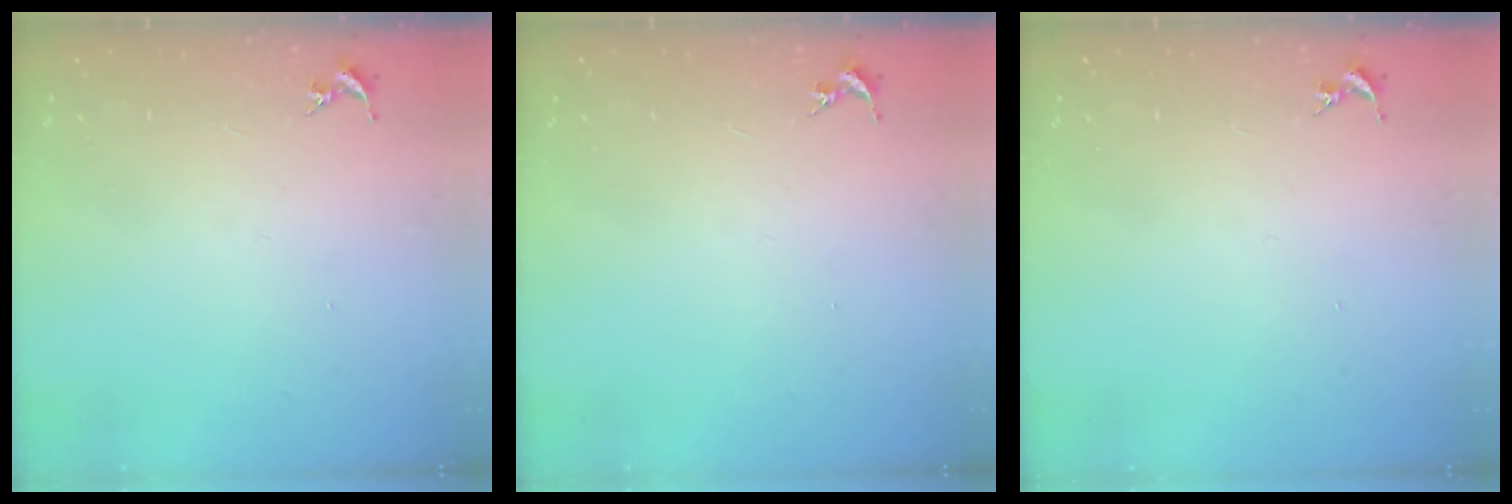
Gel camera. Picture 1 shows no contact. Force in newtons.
{"total": 0.0}
{"total": 0.0}